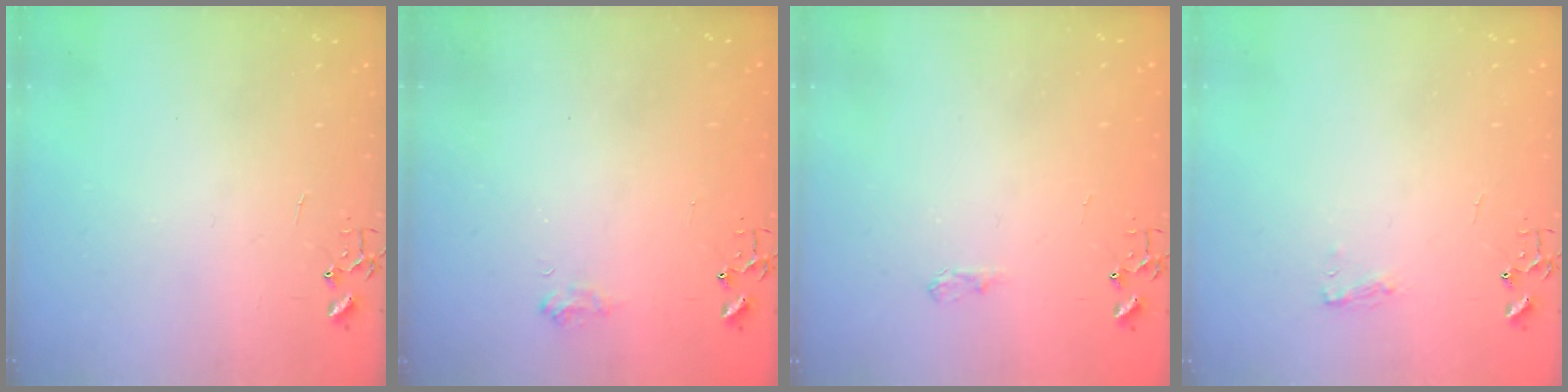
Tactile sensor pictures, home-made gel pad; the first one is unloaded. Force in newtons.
{"total": 6.9, "press": 6.9, "slide": 0.7}
{"total": 6.8, "press": 6.8, "slide": 0.6}
{"total": 5.7, "press": 5.7, "slide": 0.7}